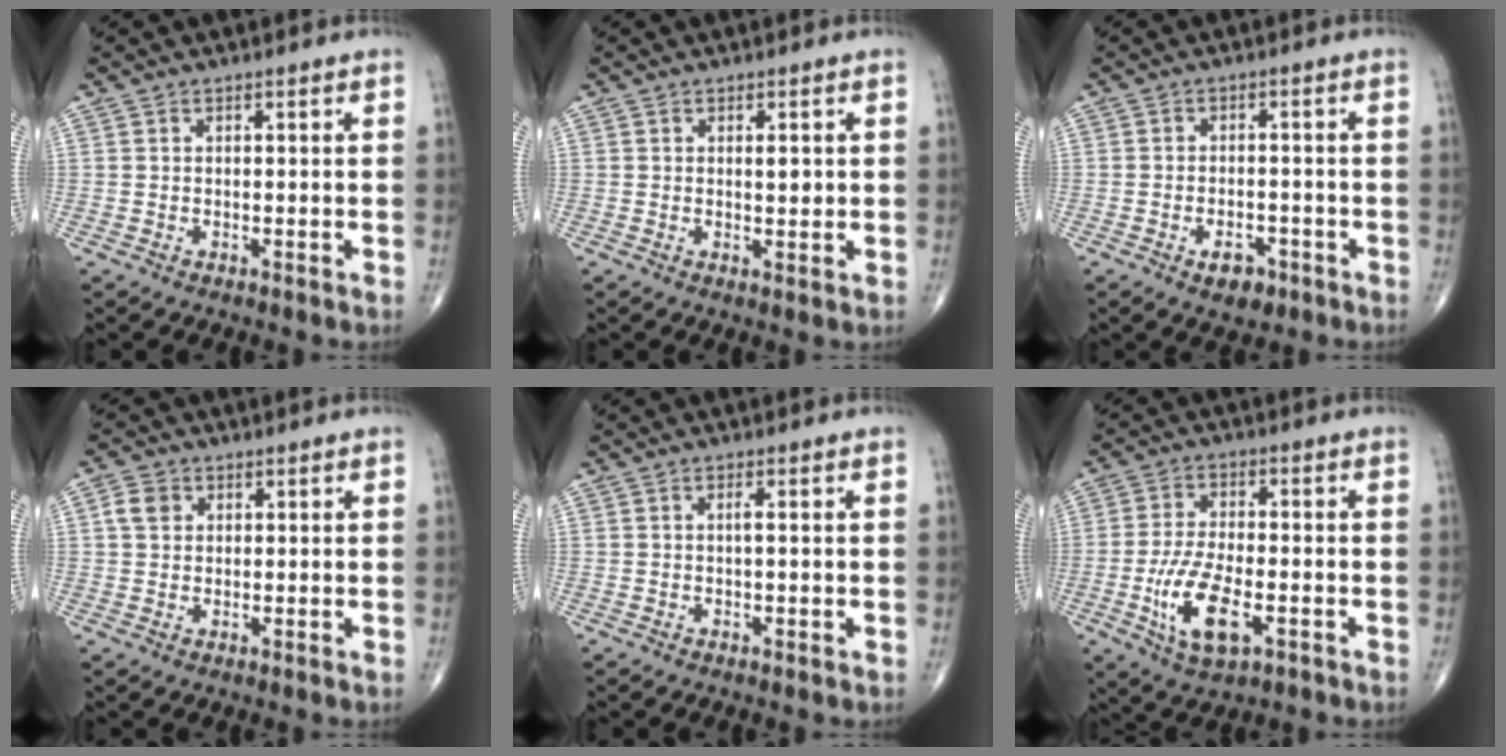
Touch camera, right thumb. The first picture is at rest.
{"total": 2.1, "force": [0.4, 0.8, 1.9], "torque": [-0.022, -0.004, 0.005]}
{"total": 4.5, "force": [-2.5, 2.5, 2.8], "torque": [-0.030, 0.012, -0.035]}
{"total": 3.4, "force": [1.0, 2.8, 1.7], "torque": [-0.025, 0.005, 0.016]}
{"total": 1.5, "force": [0.0, 0.1, 1.4], "torque": [-0.026, 0.000, -0.001]}
{"total": 11.0, "force": [-3.6, 4.7, 9.2], "torque": [-0.179, 0.004, -0.063]}